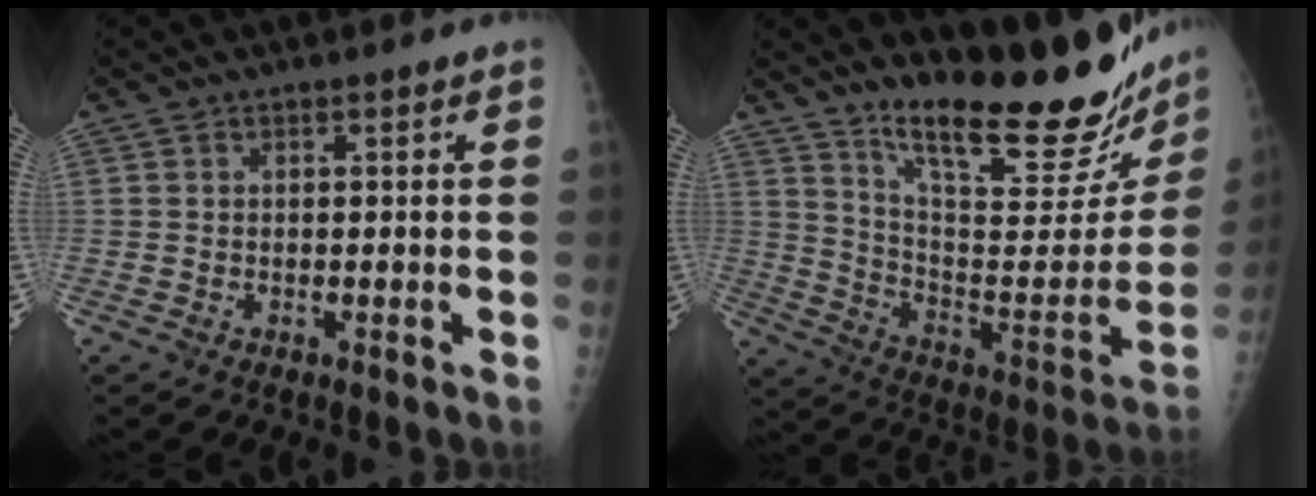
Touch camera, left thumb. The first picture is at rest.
{"total": 26.7, "force": [21.2, 4.9, 15.4], "torque": [-0.199, -0.152, 0.312]}